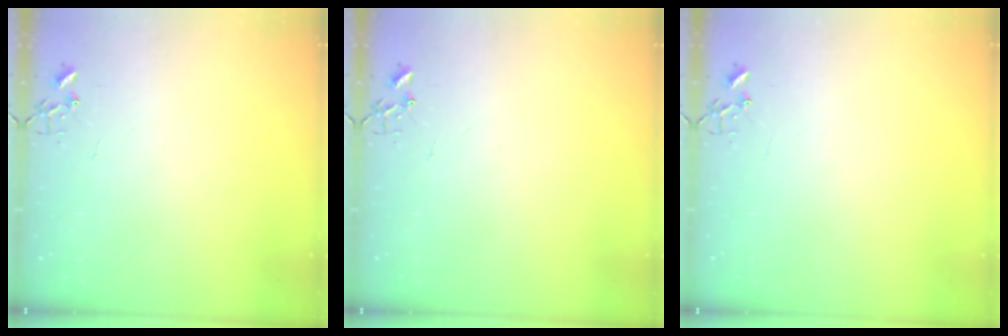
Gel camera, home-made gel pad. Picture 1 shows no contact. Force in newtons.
{"total": 0.0}
{"total": 0.0}